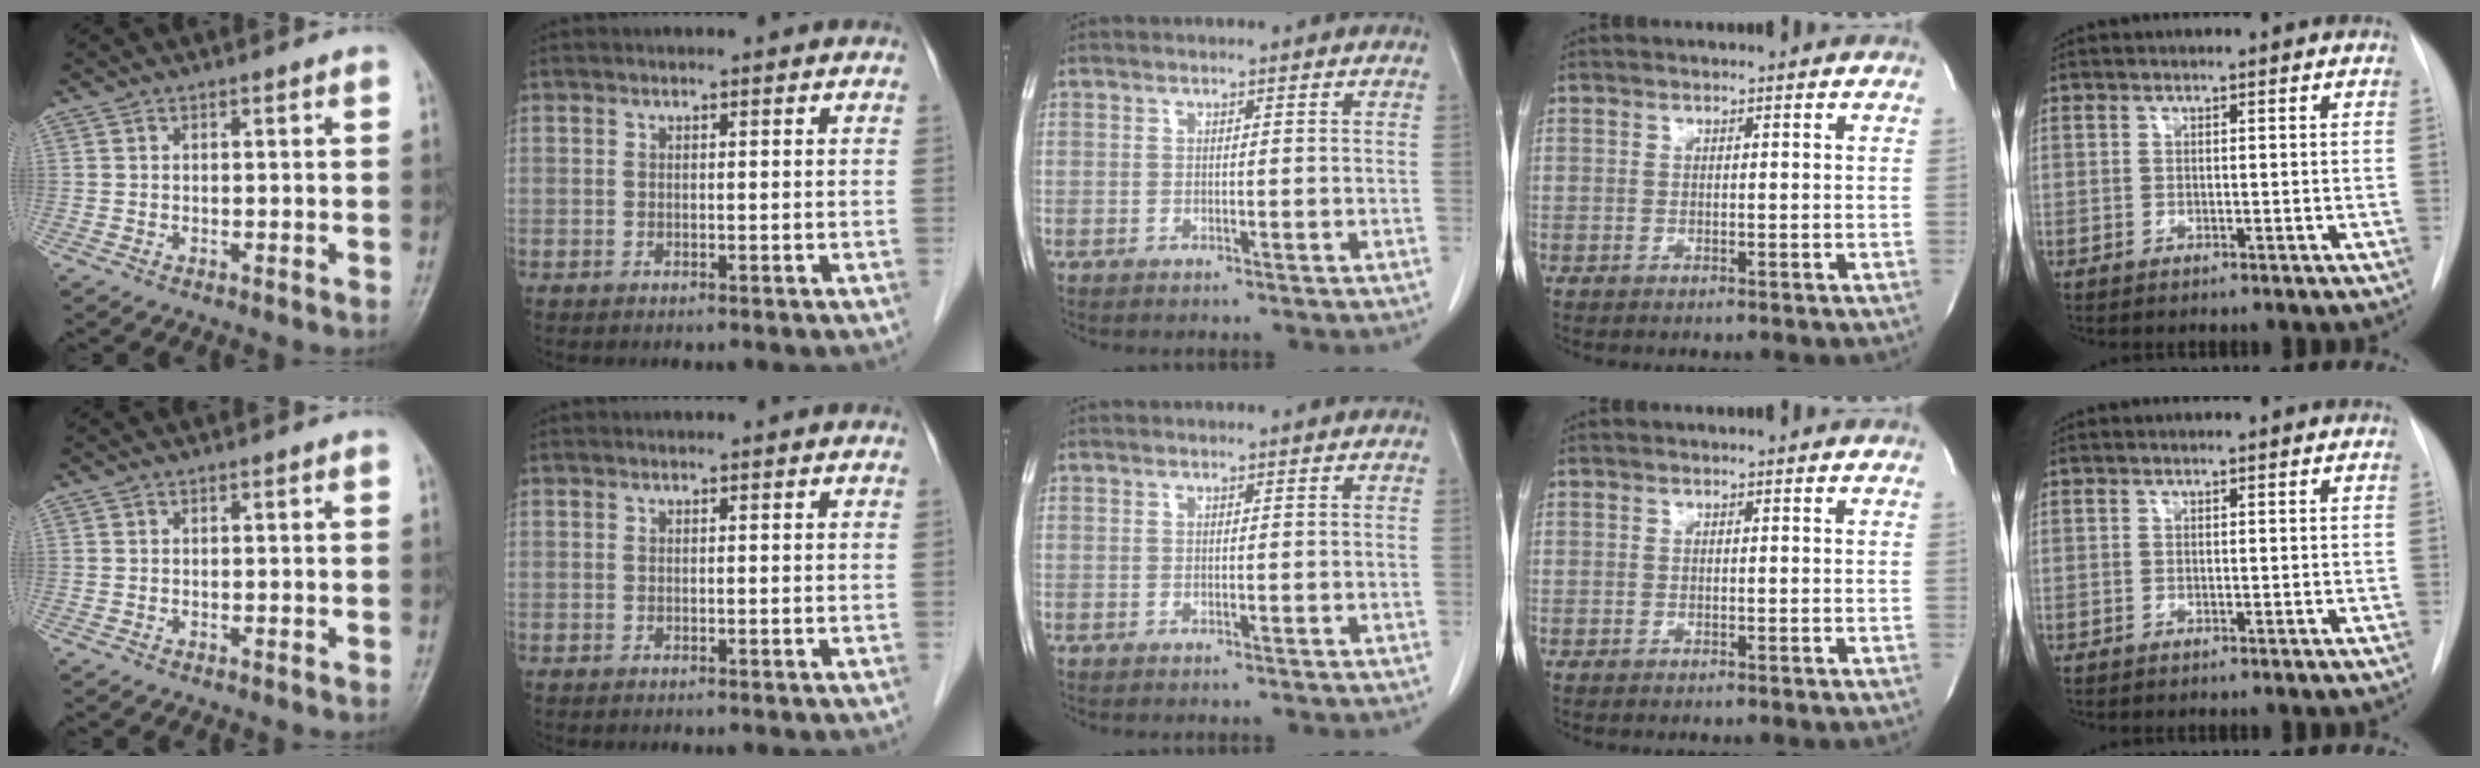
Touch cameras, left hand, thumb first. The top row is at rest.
{}